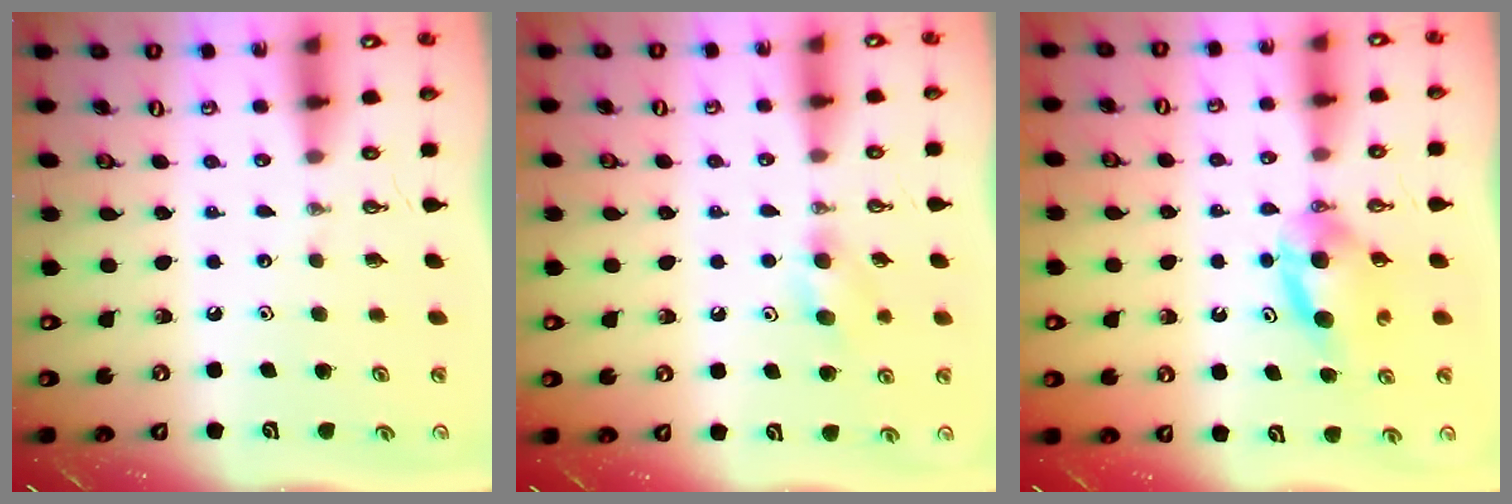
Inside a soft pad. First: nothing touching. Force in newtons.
{"total": 5.8, "press": 5.8, "slide": 0.3}
{"total": 6.8, "press": 6.8, "slide": 0.1}